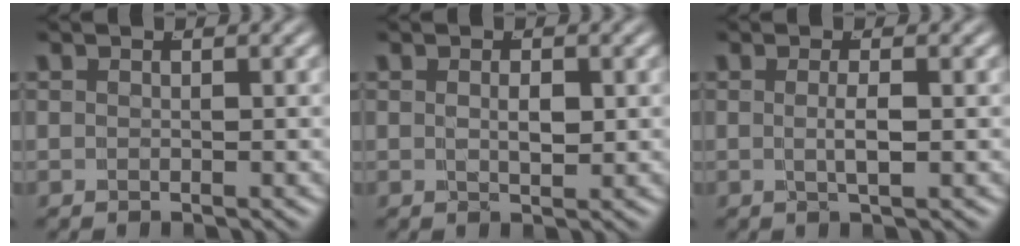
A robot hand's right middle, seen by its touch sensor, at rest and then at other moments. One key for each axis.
{"total": 1.5, "fx": 0.2, "fy": 0.3, "fz": 1.4, "tx": -0.021, "ty": -0.012, "tz": 0.013}
{"total": 1.5, "fx": -0.2, "fy": -0.4, "fz": 1.5, "tx": -0.029, "ty": -0.009, "tz": 0.000}